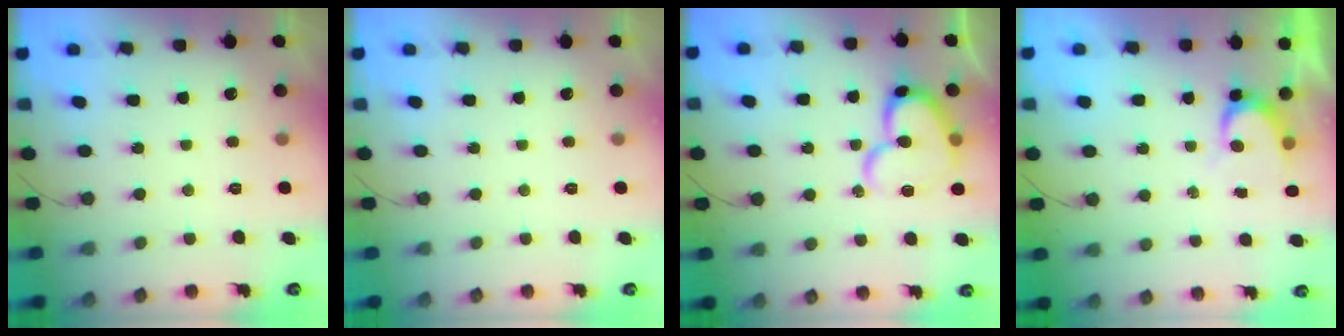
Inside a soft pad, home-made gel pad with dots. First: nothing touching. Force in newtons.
{"total": 0.0}
{"total": 16.3, "press": 16.3, "slide": 1.3}
{"total": 3.5, "press": 3.5, "slide": 0.3}